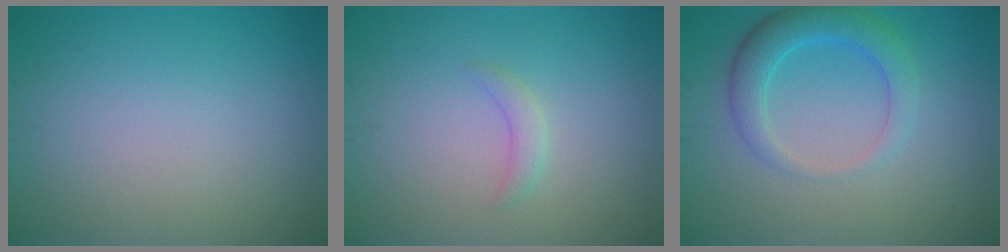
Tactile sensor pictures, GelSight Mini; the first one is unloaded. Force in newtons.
{"total": 1.2, "press": 1.2, "slide": 0.0}
{"total": 3.8, "press": 3.7, "slide": 0.2}